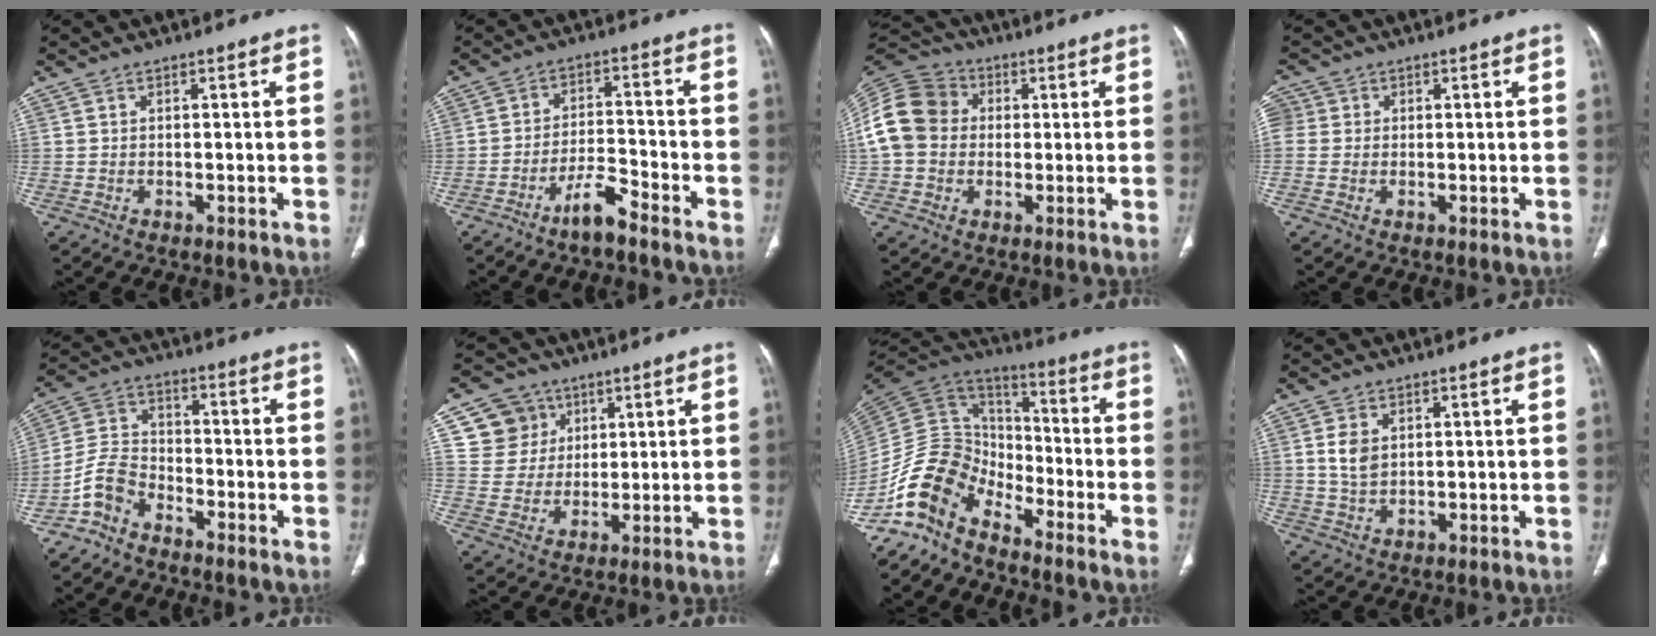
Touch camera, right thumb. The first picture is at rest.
{"total": 5.7, "force": [-4.5, 1.0, 3.4], "torque": [-0.061, 0.032, -0.084]}
{"total": 14.9, "force": [1.0, 12.8, 7.6], "torque": [-0.157, 0.036, 0.015]}
{"total": 4.5, "force": [0.7, 4.2, 1.3], "torque": [-0.019, 0.013, 0.012]}
{"total": 6.8, "force": [-5.0, 3.7, 2.7], "torque": [-0.056, 0.043, -0.110]}
{"total": 9.1, "force": [4.0, 8.1, 1.4], "torque": [0.011, -0.015, 0.077]}
{"total": 13.3, "force": [-9.6, 7.4, 5.5], "torque": [-0.091, 0.094, -0.198]}
{"total": 4.3, "force": [1.0, 3.0, 3.0], "torque": [-0.049, -0.004, 0.023]}